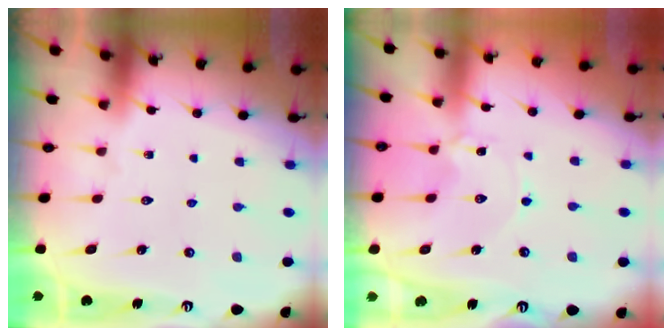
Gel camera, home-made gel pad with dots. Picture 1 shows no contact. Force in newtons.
{"total": 1.9, "press": 1.9, "slide": 0.2}